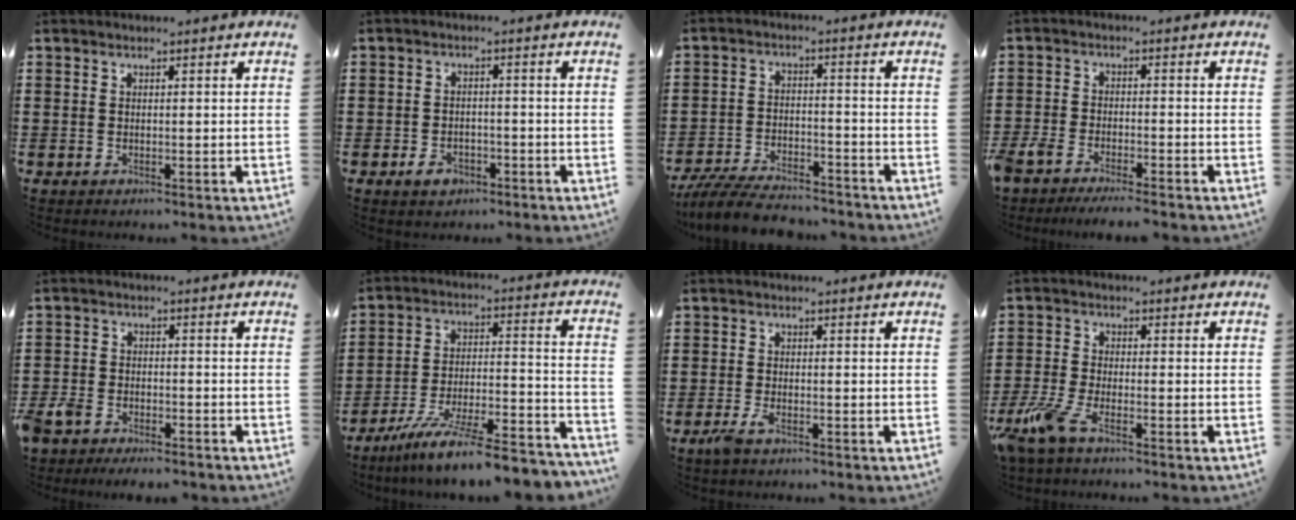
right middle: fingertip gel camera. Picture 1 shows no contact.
{"total": 2.8, "force": [-1.8, 1.6, 1.4], "torque": [-0.026, 0.004, -0.036]}
{"total": 7.0, "force": [-6.5, 1.2, 2.2], "torque": [-0.048, 0.005, -0.126]}
{"total": 4.2, "force": [-4.0, 0.5, 1.4], "torque": [-0.052, -0.012, -0.088]}
{"total": 4.2, "force": [-3.8, 1.4, 1.1], "torque": [-0.048, -0.003, -0.086]}
{"total": 10.6, "force": [-8.9, 0.0, 5.7], "torque": [-0.093, 0.006, -0.173]}
{"total": 2.5, "force": [-1.4, 0.8, 2.0], "torque": [-0.049, -0.005, -0.030]}
{"total": 5.4, "force": [-3.6, 1.4, 3.7], "torque": [-0.116, -0.021, -0.078]}